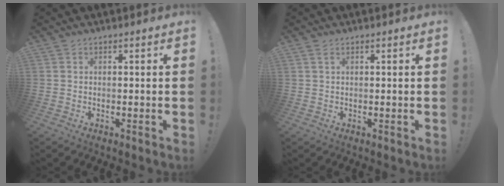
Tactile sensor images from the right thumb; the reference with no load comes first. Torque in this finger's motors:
{"motor_torque": [-0.02, -0.03, -0.12, 0.47, -0.07]}